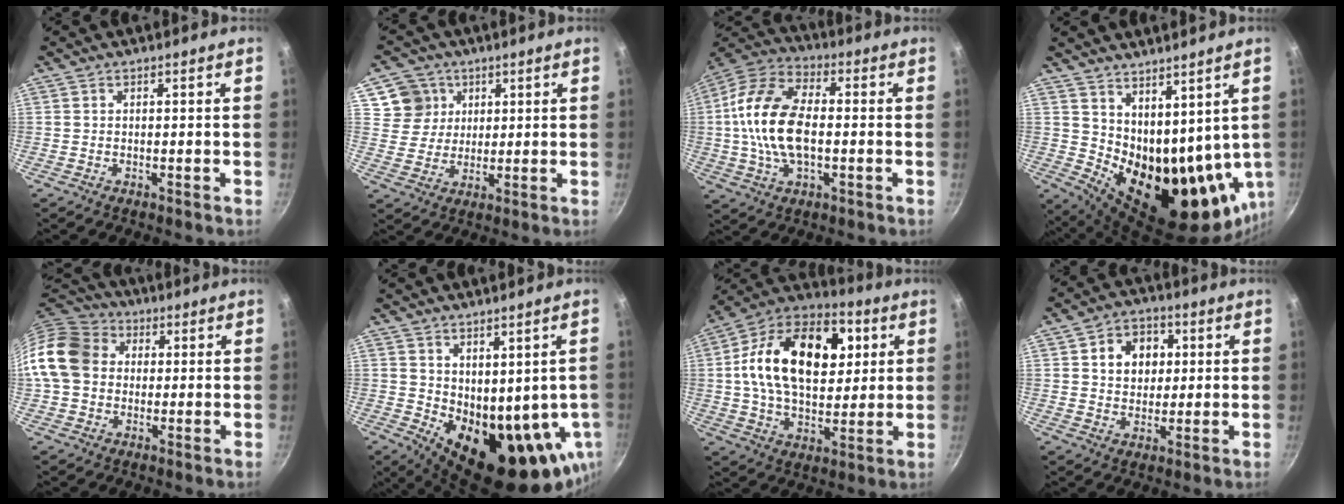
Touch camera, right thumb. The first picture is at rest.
{"total": 7.9, "force": [3.3, 7.1, 1.3], "torque": [0.015, -0.004, 0.058]}
{"total": 17.2, "force": [-0.6, 9.8, 14.1], "torque": [-0.263, 0.032, -0.025]}
{"total": 17.5, "force": [6.6, 9.8, 13.0], "torque": [-0.168, -0.037, 0.144]}
{"total": 14.0, "force": [1.3, 11.4, 7.9], "torque": [-0.129, 0.028, 0.007]}
{"total": 17.7, "force": [-0.5, 10.0, 14.6], "torque": [-0.174, -0.029, 0.025]}
{"total": 24.5, "force": [5.3, 15.4, 18.3], "torque": [-0.280, 0.014, 0.072]}
{"total": 8.8, "force": [2.2, 7.1, 4.7], "torque": [-0.044, 0.003, 0.030]}